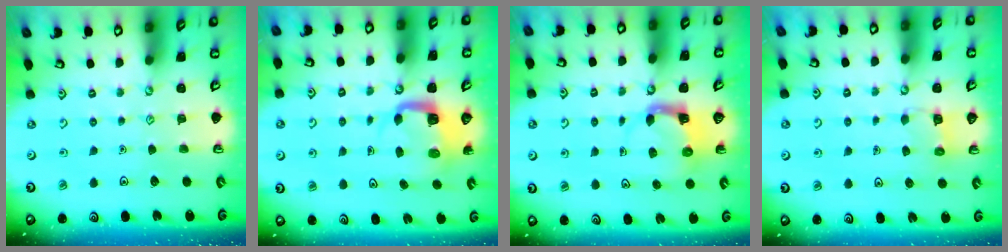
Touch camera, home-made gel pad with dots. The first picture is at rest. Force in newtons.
{"total": 4.9, "press": 4.9, "slide": 0.4}
{"total": 3.9, "press": 3.9, "slide": 0.7}
{"total": 3.7, "press": 3.7, "slide": 0.2}